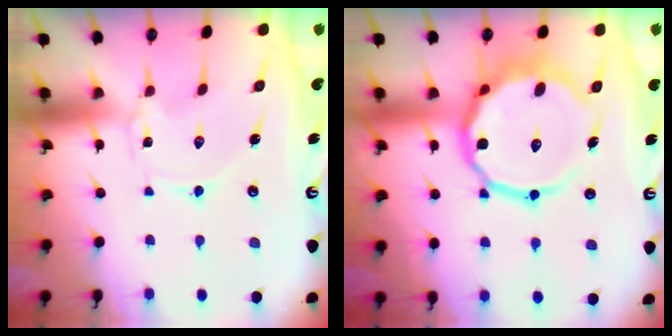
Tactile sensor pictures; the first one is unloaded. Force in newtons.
{"total": 16.6, "press": 16.5, "slide": 1.9}